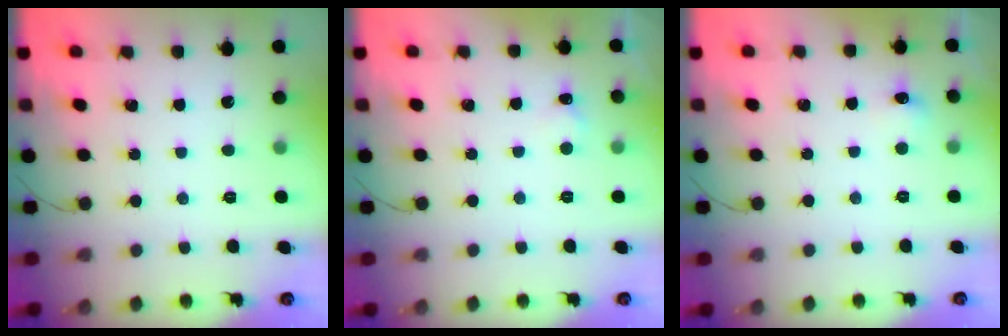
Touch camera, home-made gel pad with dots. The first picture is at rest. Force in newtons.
{"total": 4.3, "press": 4.1, "slide": 1.3}
{"total": 5.1, "press": 4.9, "slide": 1.3}